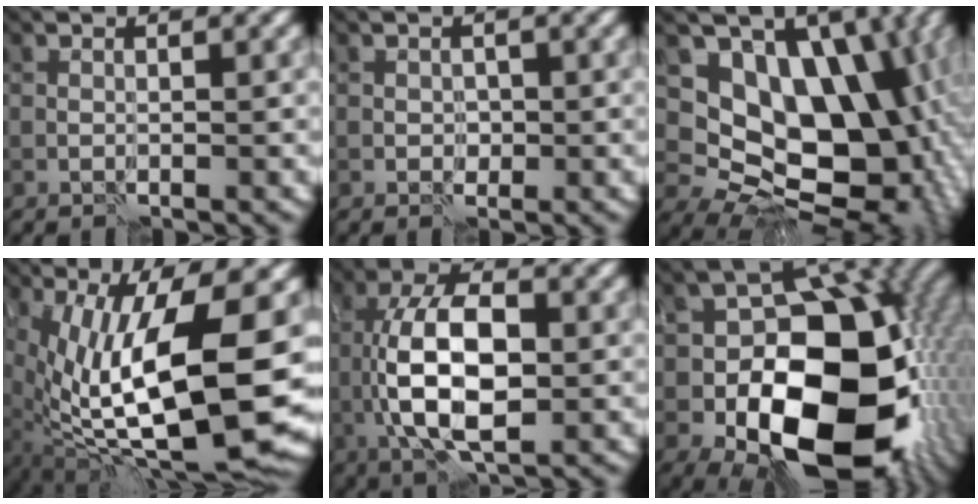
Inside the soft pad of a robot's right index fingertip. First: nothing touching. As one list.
[{"total": 0.8, "force": [0.0, 0.8, 0.2], "torque": [0.001, -0.002, 0.001]}, {"total": 14.2, "force": [2.1, 10.1, 9.9], "torque": [-0.109, -0.006, 0.037]}, {"total": 14.7, "force": [-0.8, 5.2, 13.7], "torque": [-0.239, -0.011, -0.007]}, {"total": 9.5, "force": [-0.3, 4.7, 8.3], "torque": [-0.160, 0.003, -0.006]}, {"total": 17.9, "force": [-4.4, 11.8, 12.7], "torque": [-0.171, -0.025, -0.061]}]